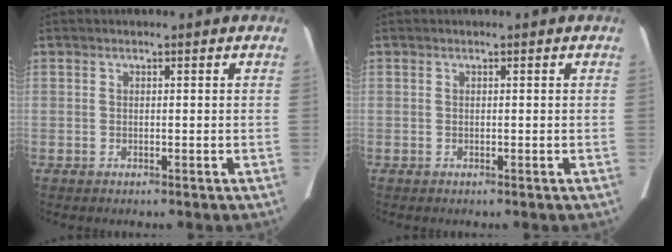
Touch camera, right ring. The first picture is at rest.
{"total": 0.0}